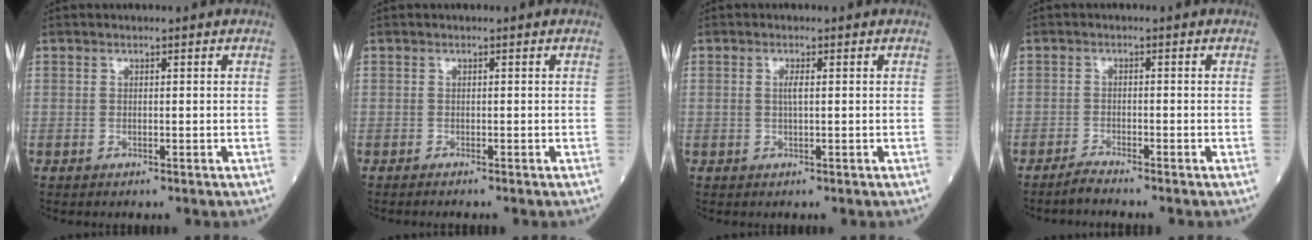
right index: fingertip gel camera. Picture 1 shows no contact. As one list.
[{"total": 0.9, "force": [-0.9, -0.1, 0.3], "torque": [-0.005, 0.000, -0.013]}, {"total": 1.3, "force": [0.1, 0.2, 1.3], "torque": [-0.029, 0.001, 0.001]}, {"total": 2.0, "force": [-1.9, -0.4, 0.4], "torque": [-0.013, -0.007, -0.039]}]